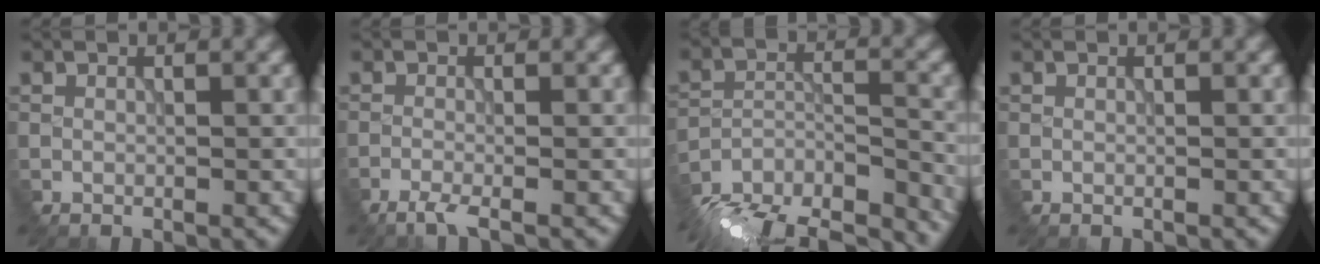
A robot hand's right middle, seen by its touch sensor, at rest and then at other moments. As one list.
[{"total": 2.4, "force": [-2.0, -0.1, 1.3], "torque": [-0.018, -0.004, -0.044]}, {"total": 17.8, "force": [-16.8, 4.7, 3.6], "torque": [-0.047, -0.001, -0.217]}, {"total": 0.0}]